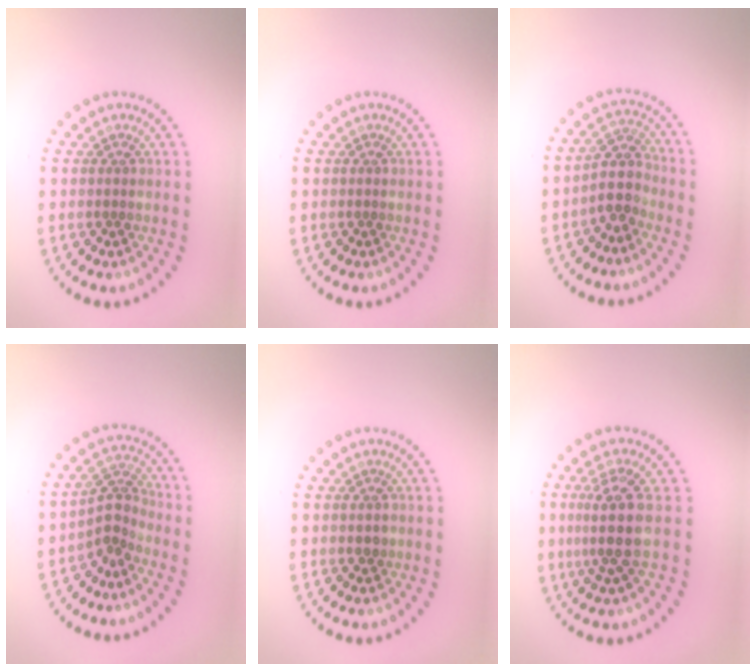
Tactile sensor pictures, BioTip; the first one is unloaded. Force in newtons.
{"total": 0.0}
{"total": 2.8, "press": 2.2, "slide": 1.8}
{"total": 2.6, "press": 1.9, "slide": 1.8}
{"total": 0.7, "press": 0.7, "slide": 0.0}
{"total": 3.7, "press": 2.9, "slide": 2.4}